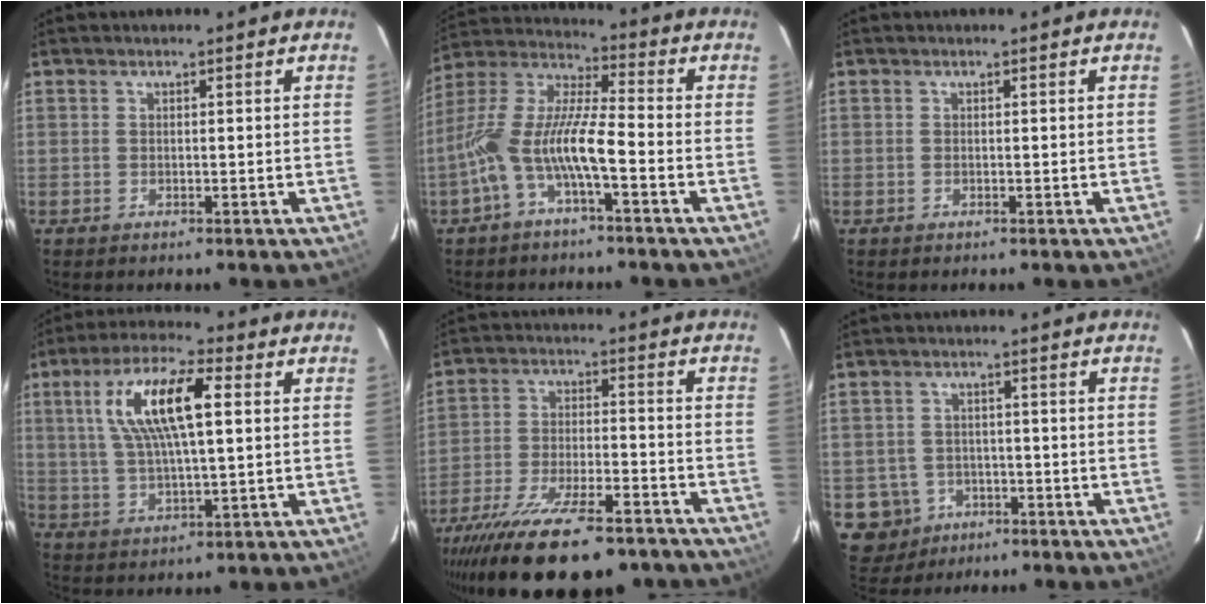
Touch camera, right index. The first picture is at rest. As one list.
[{"total": 11.4, "force": [-4.6, 2.0, 10.2], "torque": [-0.213, 0.007, -0.093]}, {"total": 0.0}, {"total": 13.6, "force": [3.5, 4.0, 12.5], "torque": [-0.240, 0.018, 0.067]}, {"total": 25.8, "force": [-20.2, 7.5, 14.0], "torque": [-0.270, -0.053, -0.306]}, {"total": 7.3, "force": [-2.9, 6.6, 1.1], "torque": [-0.046, 0.021, -0.036]}]